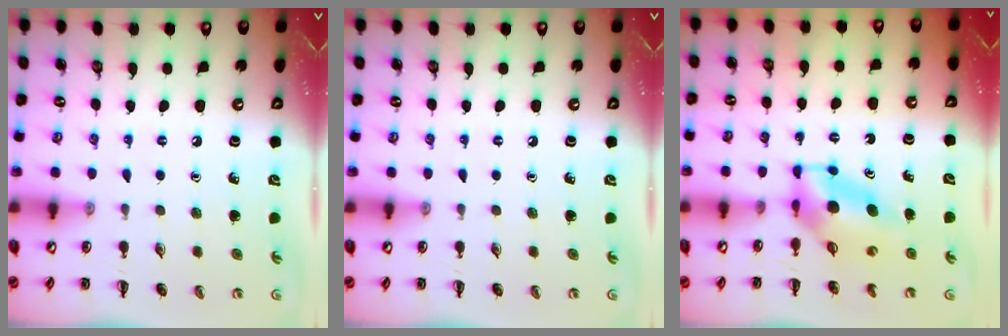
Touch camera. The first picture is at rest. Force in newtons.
{"total": 0.0}
{"total": 5.6, "press": 5.5, "slide": 1.1}